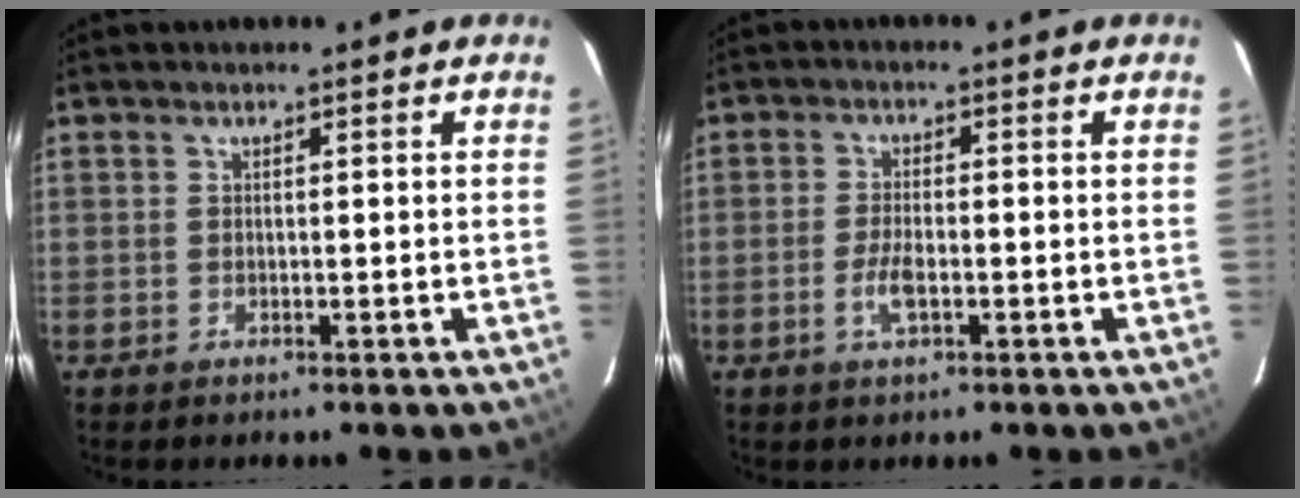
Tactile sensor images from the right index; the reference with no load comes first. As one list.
[{"total": 3.8, "force": [-1.5, 1.4, 3.3], "torque": [-0.071, 0.000, -0.029]}]